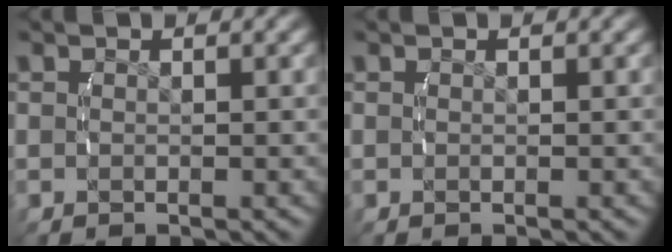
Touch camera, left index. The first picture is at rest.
{"total": 0.0}